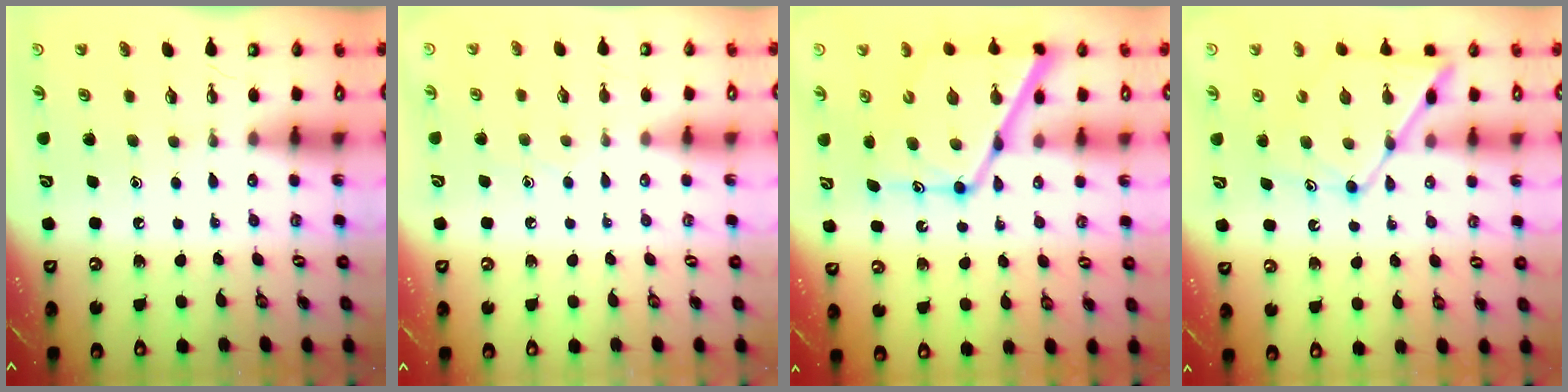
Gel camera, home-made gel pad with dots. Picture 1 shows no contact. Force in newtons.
{"total": 4.9, "press": 4.9, "slide": 0.6}
{"total": 18.1, "press": 18.1, "slide": 1.6}
{"total": 12.2, "press": 12.2, "slide": 1.0}